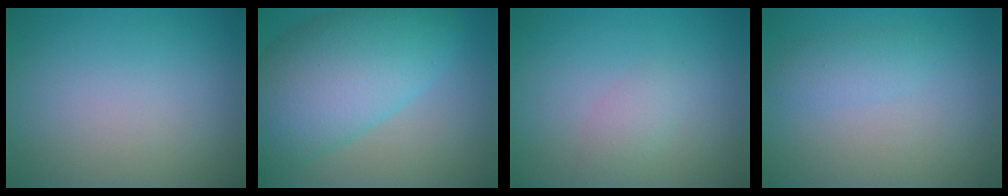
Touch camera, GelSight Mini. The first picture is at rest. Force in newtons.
{"total": 11.4, "press": 11.4, "slide": 0.3}
{"total": 1.5, "press": 1.5, "slide": 0.1}
{"total": 1.8, "press": 1.8, "slide": 0.1}